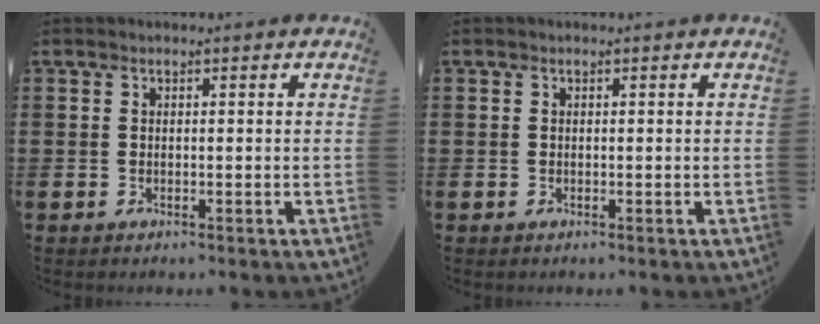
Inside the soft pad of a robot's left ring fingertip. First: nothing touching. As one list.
[{"total": 0.0}]